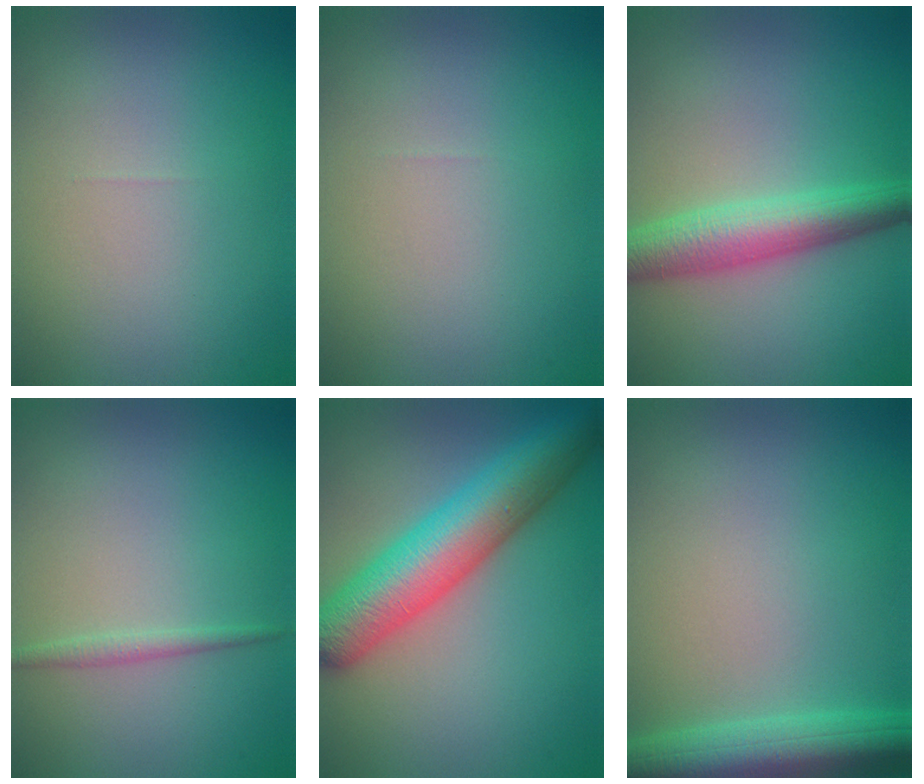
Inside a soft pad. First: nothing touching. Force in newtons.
{"total": 0.0}
{"total": 5.2, "press": 5.2, "slide": 0.0}
{"total": 1.0, "press": 1.0, "slide": 0.0}
{"total": 8.7, "press": 8.7, "slide": 0.4}
{"total": 7.3, "press": 7.3, "slide": 0.4}